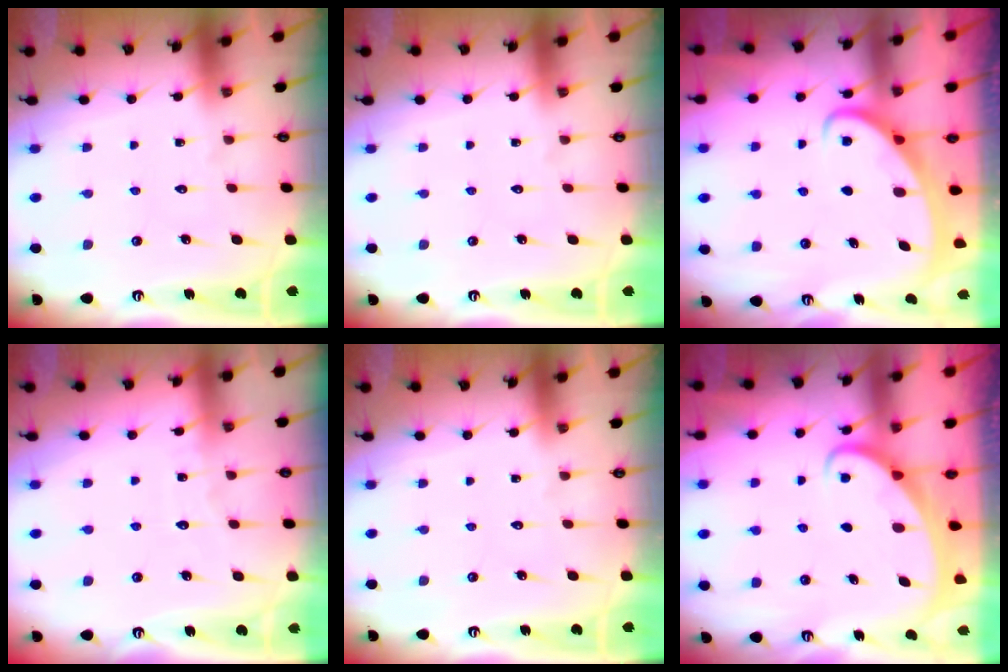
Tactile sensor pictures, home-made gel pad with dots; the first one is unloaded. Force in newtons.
{"total": 0.0}
{"total": 2.5, "press": 2.5, "slide": 0.3}
{"total": 2.7, "press": 2.7, "slide": 0.3}
{"total": 0.0}
{"total": 2.1, "press": 2.1, "slide": 0.2}